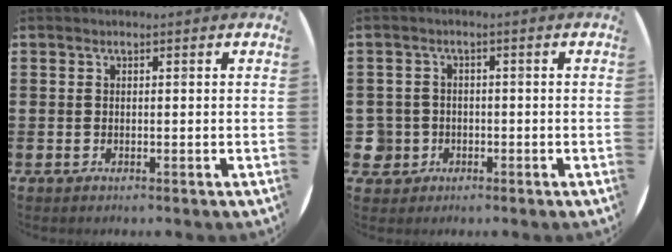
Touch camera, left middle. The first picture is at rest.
{"total": 2.9, "force": [-0.8, 2.8, 0.3], "torque": [-0.024, 0.004, -0.022]}